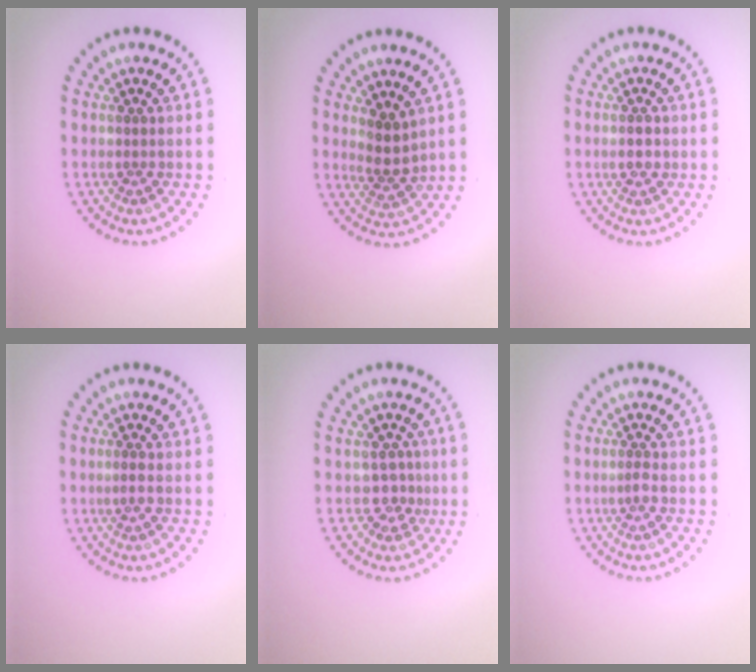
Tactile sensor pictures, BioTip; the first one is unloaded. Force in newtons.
{"total": 2.3, "press": 1.8, "slide": 1.3}
{"total": 1.4, "press": 1.4, "slide": 0.1}
{"total": 0.9, "press": 0.8, "slide": 0.5}
{"total": 2.1, "press": 1.4, "slide": 1.6}
{"total": 0.9, "press": 0.6, "slide": 0.6}